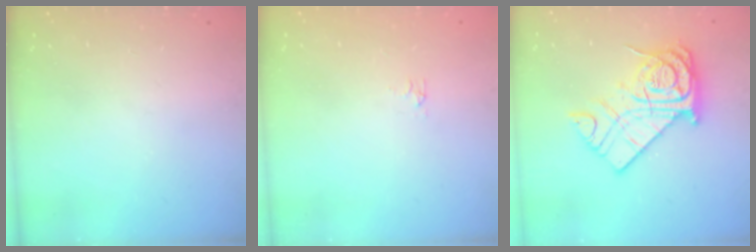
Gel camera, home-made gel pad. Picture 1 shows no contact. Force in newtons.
{"total": 2.9, "press": 2.9, "slide": 0.5}
{"total": 16.8, "press": 16.7, "slide": 1.7}